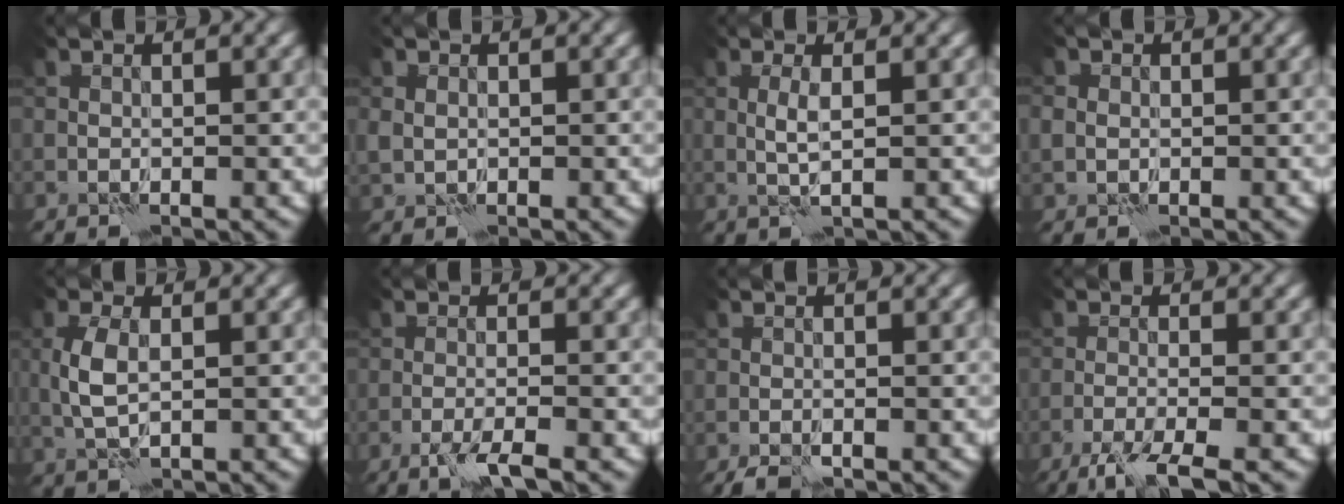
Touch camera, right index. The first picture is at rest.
{"total": 1.5, "force": [0.1, 1.3, 0.7], "torque": [-0.017, -0.004, 0.002]}
{"total": 1.6, "force": [0.4, 0.1, 1.5], "torque": [-0.037, 0.002, 0.005]}
{"total": 2.0, "force": [0.2, 1.8, 0.8], "torque": [-0.013, 0.005, -0.001]}
{"total": 3.1, "force": [0.2, 1.6, 2.7], "torque": [-0.067, 0.001, 0.005]}
{"total": 2.7, "force": [-1.9, 0.1, 2.0], "torque": [-0.041, -0.001, -0.043]}
{"total": 1.8, "force": [-1.3, 0.5, 1.1], "torque": [-0.026, -0.003, -0.026]}
{"total": 4.8, "force": [-3.4, 0.6, 3.3], "torque": [-0.058, -0.006, -0.072]}